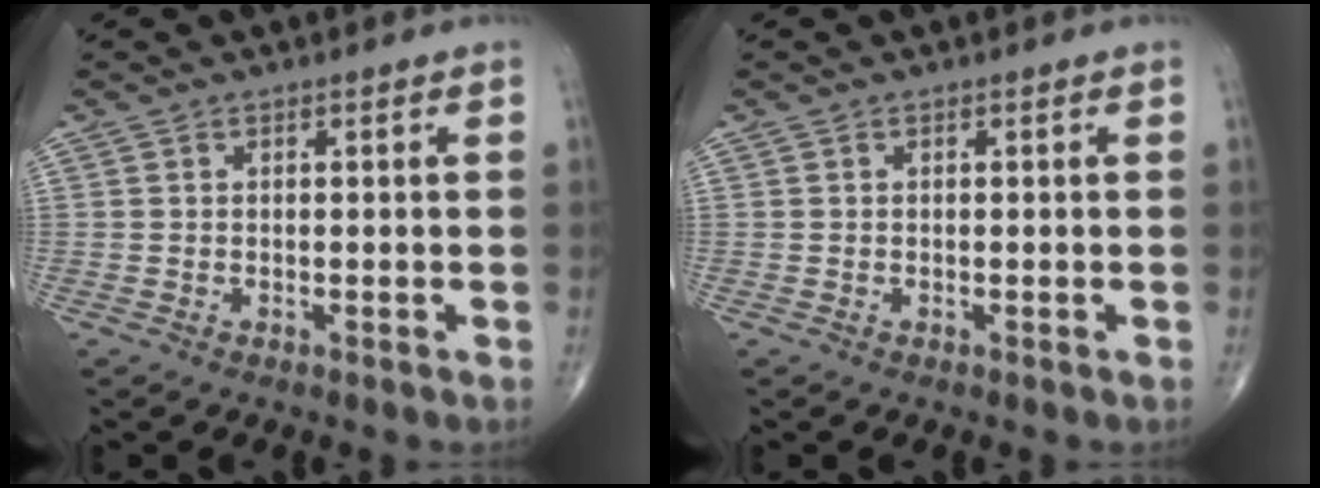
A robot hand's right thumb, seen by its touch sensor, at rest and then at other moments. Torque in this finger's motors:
{"motor_torque": [-0.12, -0.09, 0.03, -0.02, 0.03]}